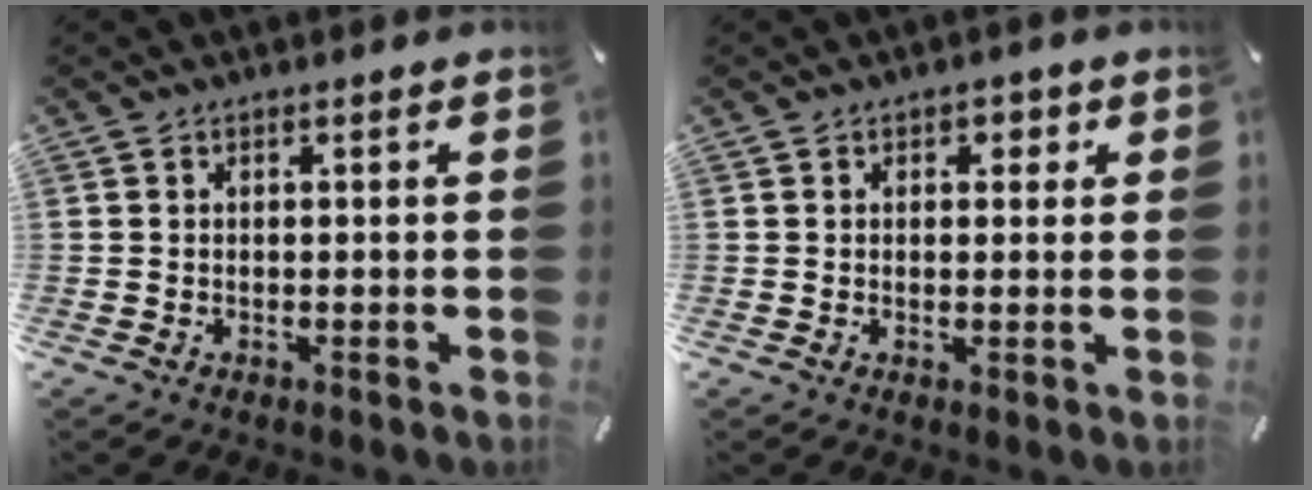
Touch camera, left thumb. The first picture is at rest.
{"total": 2.0, "force": [0.6, 1.7, 1.0], "torque": [-0.006, 0.000, 0.003]}